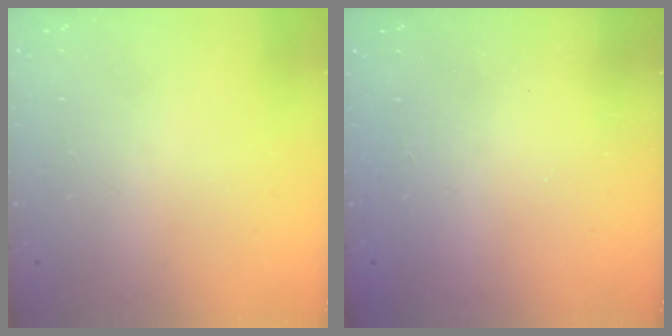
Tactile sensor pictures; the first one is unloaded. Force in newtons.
{"total": 2.5, "press": 2.4, "slide": 0.8}